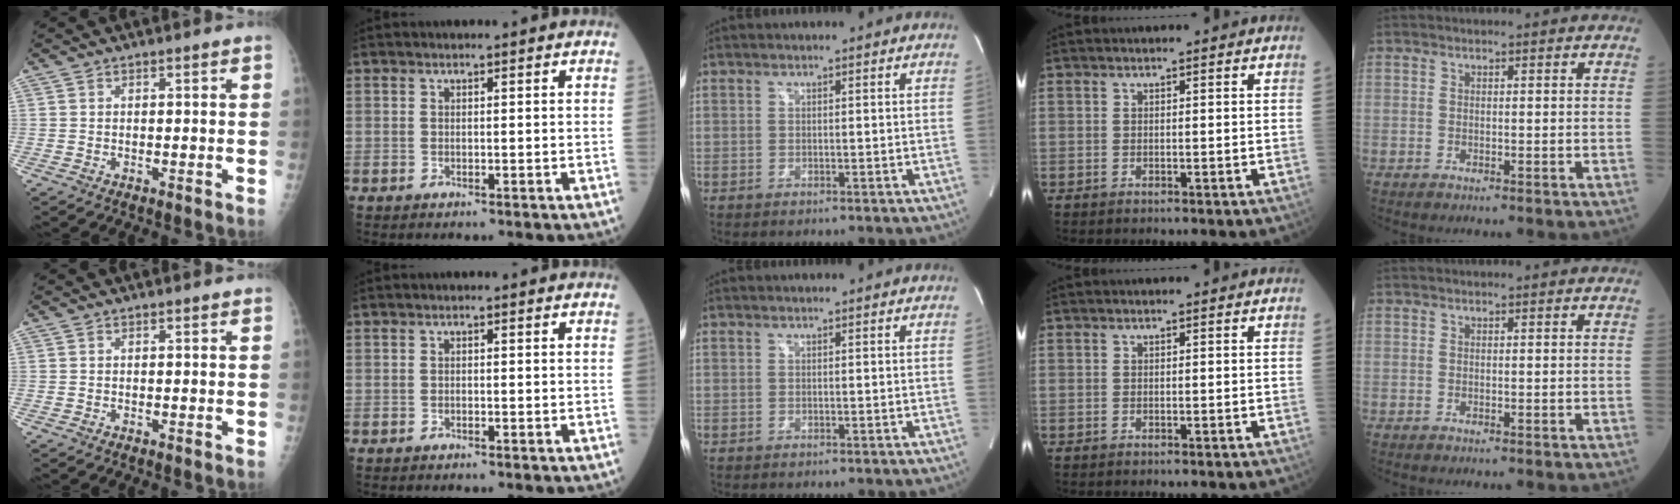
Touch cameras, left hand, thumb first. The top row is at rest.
{}